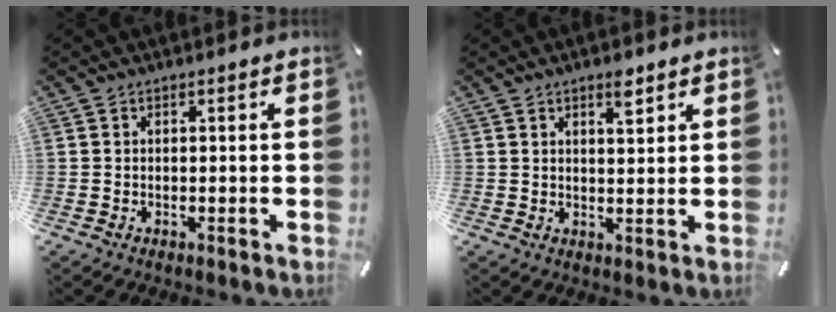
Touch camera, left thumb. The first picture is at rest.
{"total": 4.2, "force": [2.8, 1.6, 2.7], "torque": [-0.026, -0.014, 0.043]}